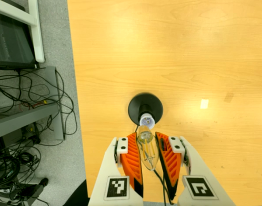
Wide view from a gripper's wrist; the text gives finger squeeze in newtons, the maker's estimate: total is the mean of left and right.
{"total": 19.5, "left": 21.2, "right": 17.7}